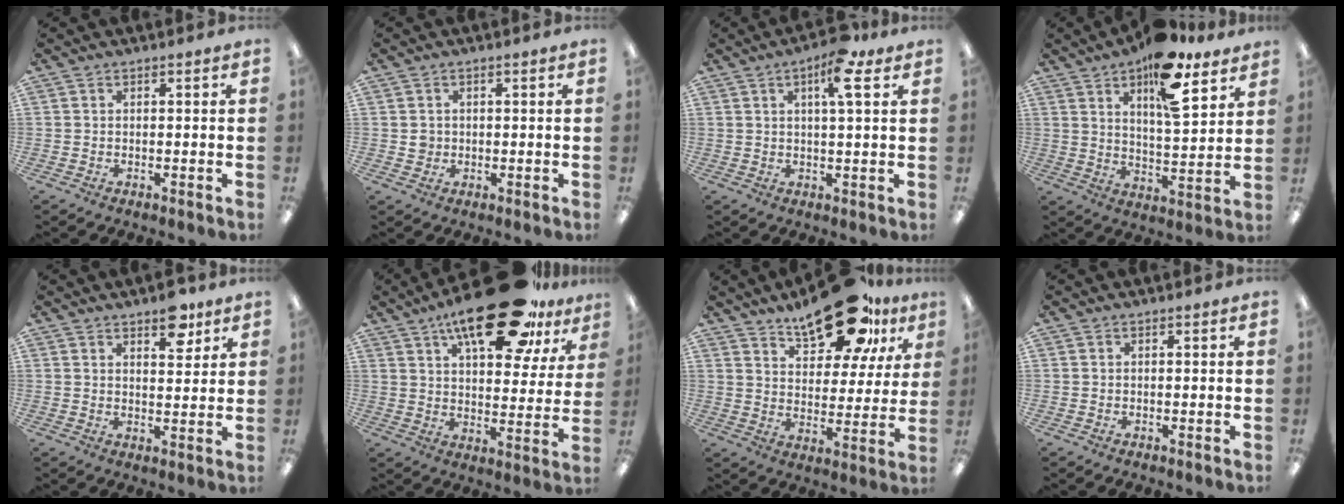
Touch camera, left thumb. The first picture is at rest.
{"total": 1.9, "force": [0.3, 1.8, 0.4], "torque": [-0.002, 0.002, 0.001]}
{"total": 8.8, "force": [4.6, 2.5, 7.1], "torque": [-0.110, -0.007, 0.069]}
{"total": 15.1, "force": [9.9, 5.8, 9.9], "torque": [-0.144, -0.052, 0.164]}
{"total": 7.2, "force": [5.1, 3.4, 3.7], "torque": [-0.029, -0.028, 0.083]}
{"total": 23.8, "force": [15.3, 9.4, 15.6], "torque": [-0.235, -0.073, 0.248]}
{"total": 20.5, "force": [14.1, 8.7, 12.1], "torque": [-0.175, -0.072, 0.235]}
{"total": 0.0}